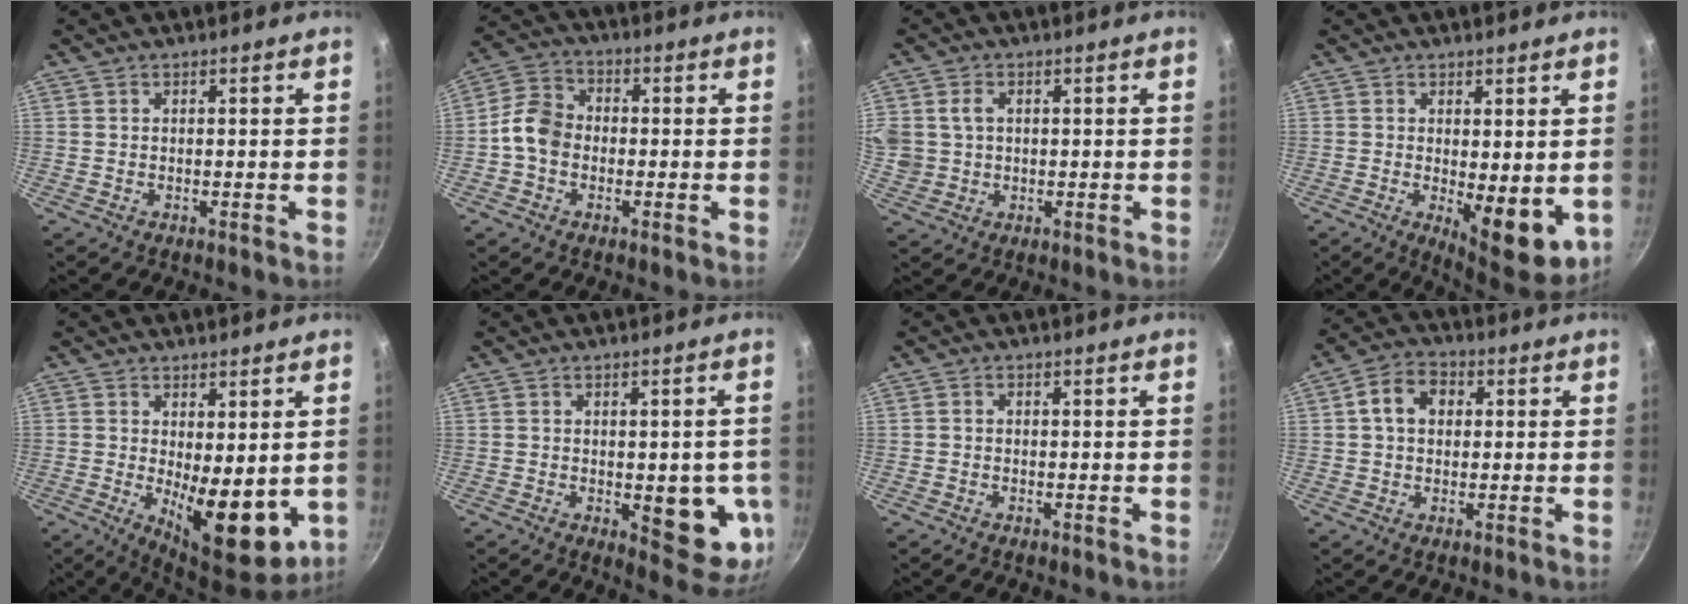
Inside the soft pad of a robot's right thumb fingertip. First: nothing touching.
{"total": 7.7, "force": [-1.4, 6.1, 4.5], "torque": [-0.062, 0.025, -0.045]}
{"total": 6.9, "force": [1.4, 5.7, 3.6], "torque": [-0.062, 0.002, 0.029]}
{"total": 9.9, "force": [-0.9, 4.0, 9.0], "torque": [-0.100, -0.012, 0.001]}
{"total": 12.4, "force": [-0.9, 5.3, 11.2], "torque": [-0.129, -0.018, 0.001]}
{"total": 11.3, "force": [-1.8, 5.0, 10.0], "torque": [-0.082, -0.016, -0.019]}
{"total": 0.7, "force": [-0.3, 0.6, 0.3], "torque": [-0.007, 0.004, -0.006]}
{"total": 7.5, "force": [1.4, 5.7, 4.7], "torque": [-0.061, 0.015, 0.011]}